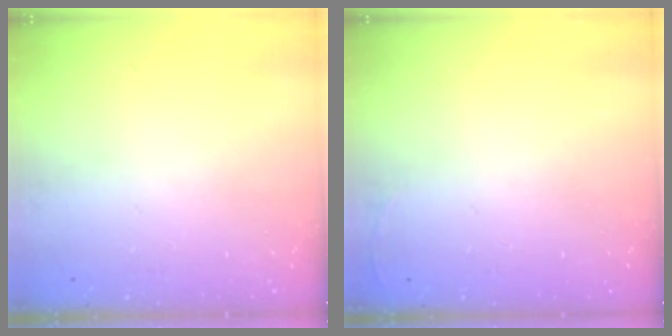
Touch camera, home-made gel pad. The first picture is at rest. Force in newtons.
{"total": 2.7, "press": 2.6, "slide": 1.0}